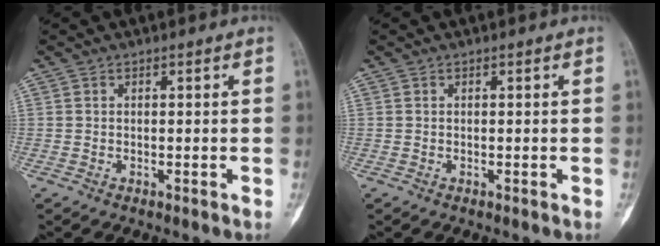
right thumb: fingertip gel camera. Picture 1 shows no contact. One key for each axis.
{"total": 0.0}